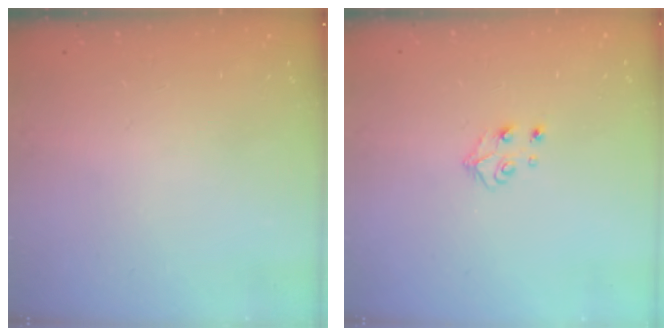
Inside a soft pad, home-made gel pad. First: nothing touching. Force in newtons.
{"total": 4.7, "press": 4.7, "slide": 0.4}